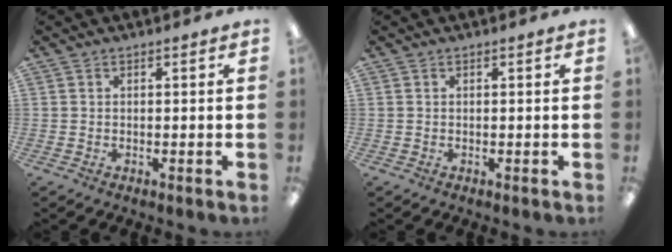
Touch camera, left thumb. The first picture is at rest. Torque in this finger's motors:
{"motor_torque": [0.00, 0.00, 0.00, 0.00, 0.00]}